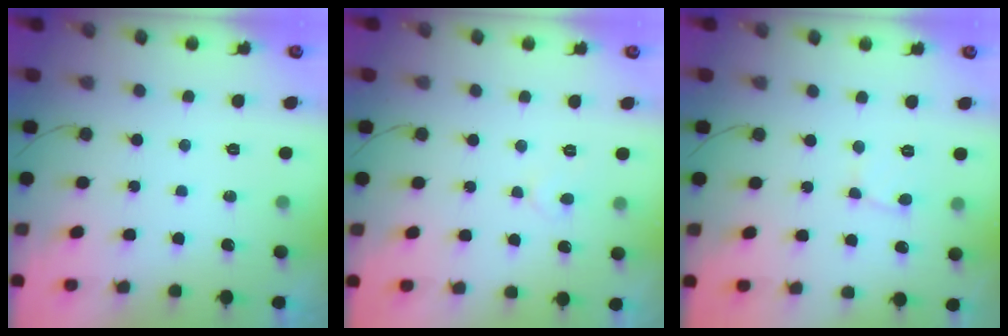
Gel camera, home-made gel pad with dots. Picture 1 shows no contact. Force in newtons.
{"total": 4.6, "press": 4.6, "slide": 0.4}
{"total": 2.6, "press": 2.6, "slide": 0.2}